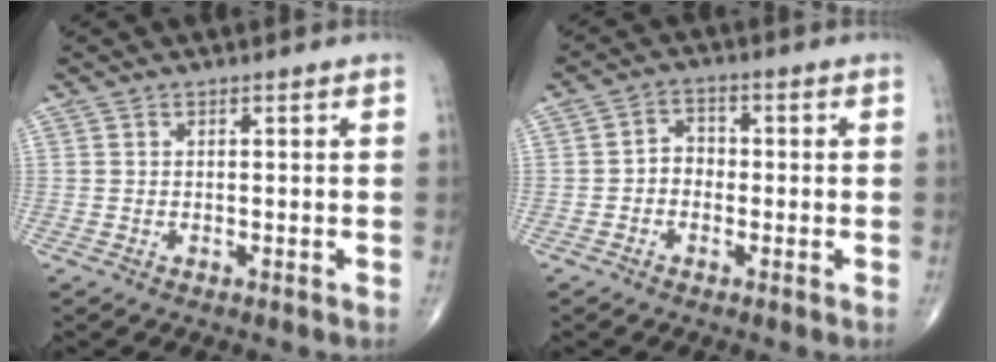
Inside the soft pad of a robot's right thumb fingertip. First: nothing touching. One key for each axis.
{"total": 3.8, "fx": -0.8, "fy": 3.2, "fz": 2.0, "tx": -0.014, "ty": 0.019, "tz": -0.022}